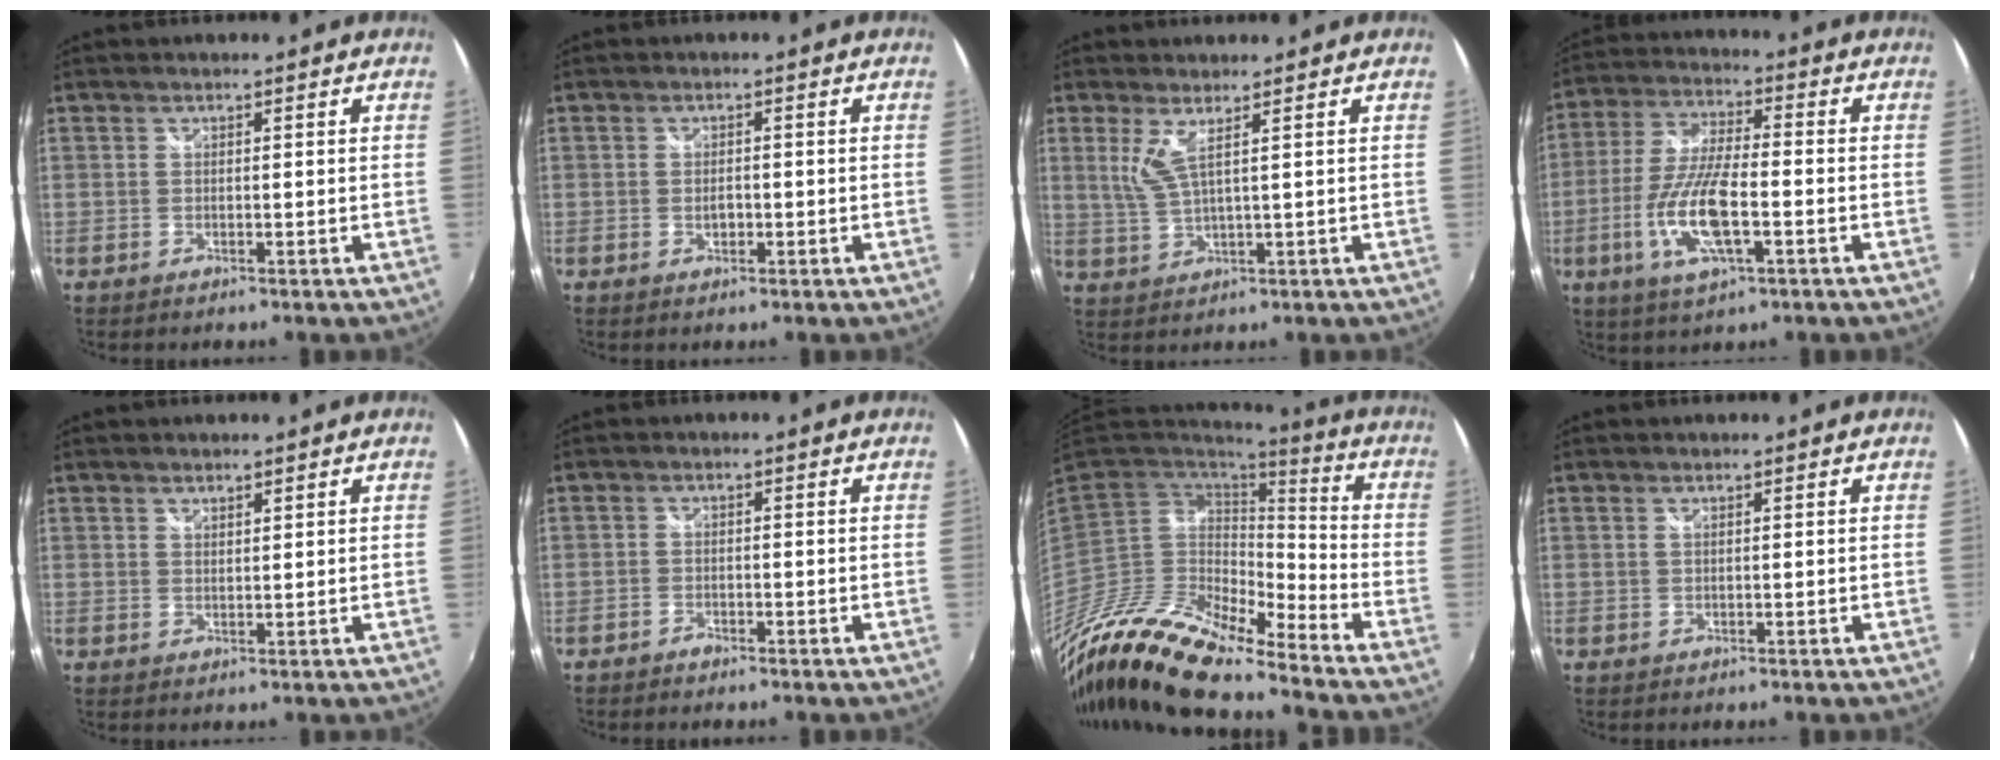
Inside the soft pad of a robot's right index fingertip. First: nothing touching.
{"total": 1.6, "force": [-0.4, 1.2, 1.0], "torque": [-0.017, 0.000, -0.007]}
{"total": 4.0, "force": [1.7, 0.1, 3.6], "torque": [-0.079, -0.009, 0.038]}
{"total": 13.0, "force": [-3.9, 3.9, 11.8], "torque": [-0.248, -0.009, -0.076]}
{"total": 1.3, "force": [1.2, 0.4, 0.3], "torque": [-0.002, 0.001, 0.021]}
{"total": 1.6, "force": [-1.3, 0.8, 0.3], "torque": [-0.012, 0.000, -0.027]}
{"total": 18.5, "force": [-15.4, 3.4, 9.7], "torque": [-0.177, -0.039, -0.297]}
{"total": 0.0}